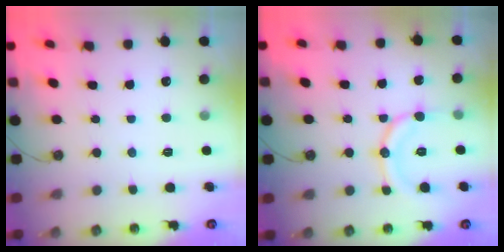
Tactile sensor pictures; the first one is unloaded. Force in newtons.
{"total": 11.4, "press": 11.3, "slide": 1.0}